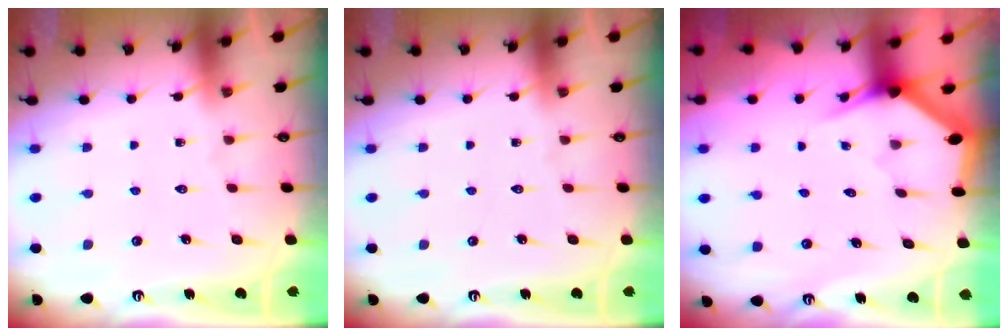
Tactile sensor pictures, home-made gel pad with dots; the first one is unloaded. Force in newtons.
{"total": 0.0}
{"total": 3.0, "press": 3.0, "slide": 0.0}